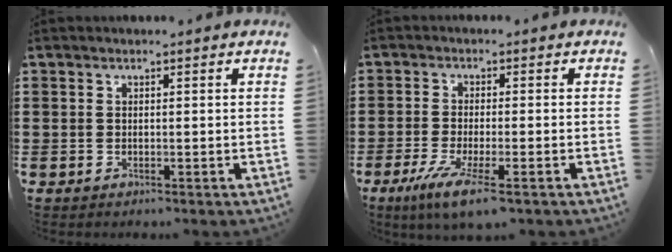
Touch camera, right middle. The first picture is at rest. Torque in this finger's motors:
{"motor_torque": [2.13, 0.01, 0.64, 0.21]}